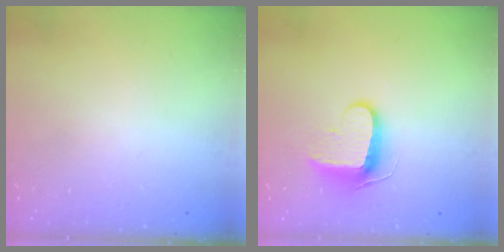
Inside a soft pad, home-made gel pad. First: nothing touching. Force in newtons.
{"total": 8.9, "press": 8.9, "slide": 0.2}